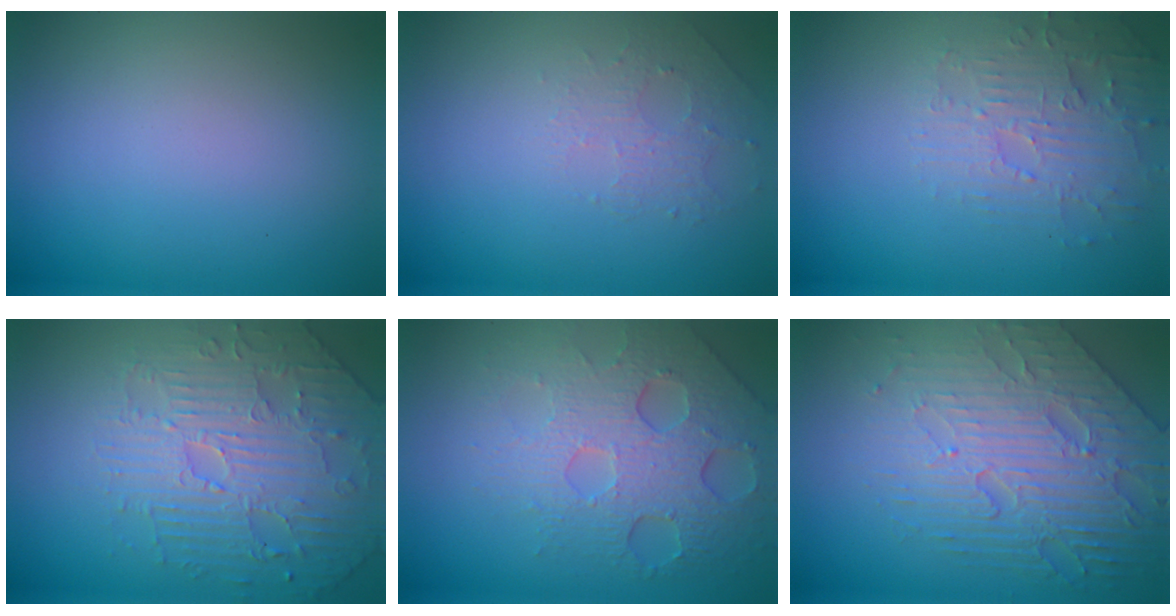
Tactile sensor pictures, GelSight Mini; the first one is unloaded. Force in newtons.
{"total": 1.4, "press": 0.7, "slide": 1.2}
{"total": 3.7, "press": 3.6, "slide": 0.7}
{"total": 4.5, "press": 4.5, "slide": 0.4}
{"total": 6.6, "press": 4.7, "slide": 4.7}
{"total": 7.0, "press": 5.4, "slide": 4.5}